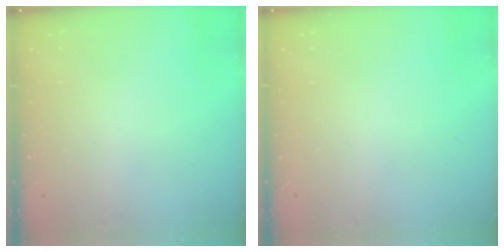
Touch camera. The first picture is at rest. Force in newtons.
{"total": 0.0}